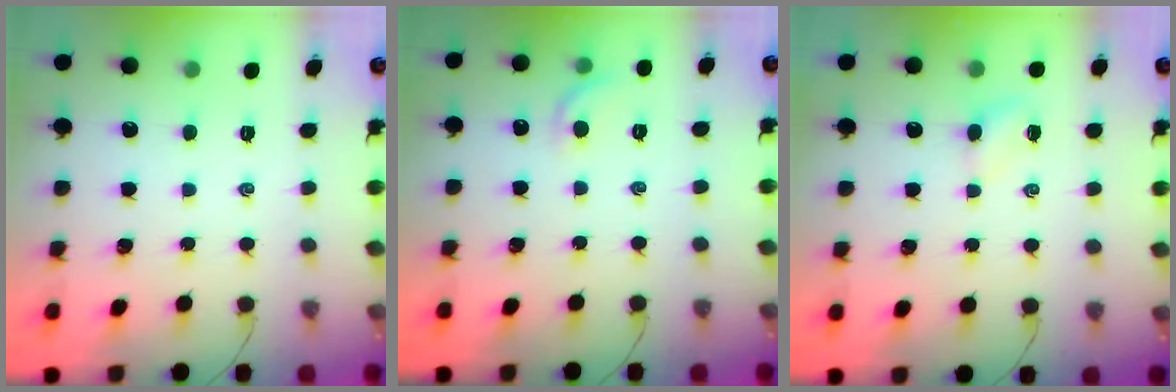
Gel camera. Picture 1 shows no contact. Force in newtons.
{"total": 5.8, "press": 5.6, "slide": 1.5}
{"total": 3.3, "press": 3.1, "slide": 1.1}